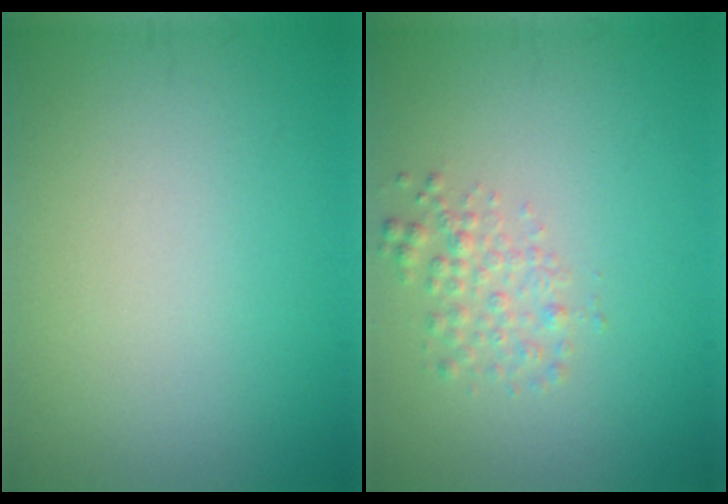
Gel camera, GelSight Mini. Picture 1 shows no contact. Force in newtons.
{"total": 2.0, "press": 2.0, "slide": 0.1}